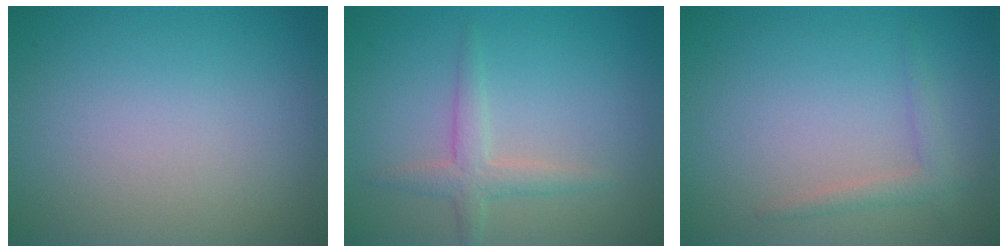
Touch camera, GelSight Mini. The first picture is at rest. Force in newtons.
{"total": 2.1, "press": 2.1, "slide": 0.1}
{"total": 1.5, "press": 1.4, "slide": 0.1}